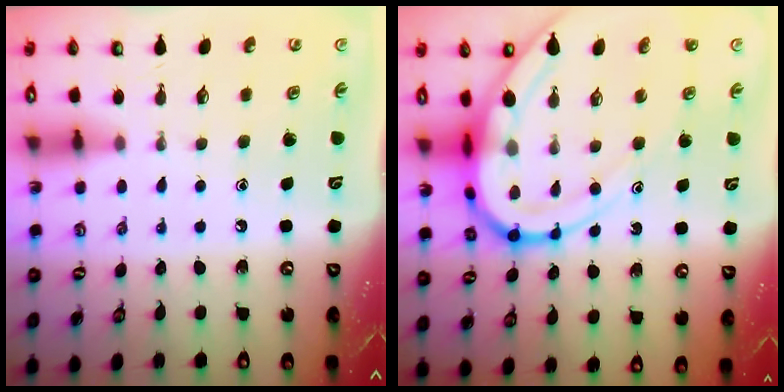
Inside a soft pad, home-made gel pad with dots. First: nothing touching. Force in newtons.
{"total": 16.8, "press": 16.7, "slide": 1.9}